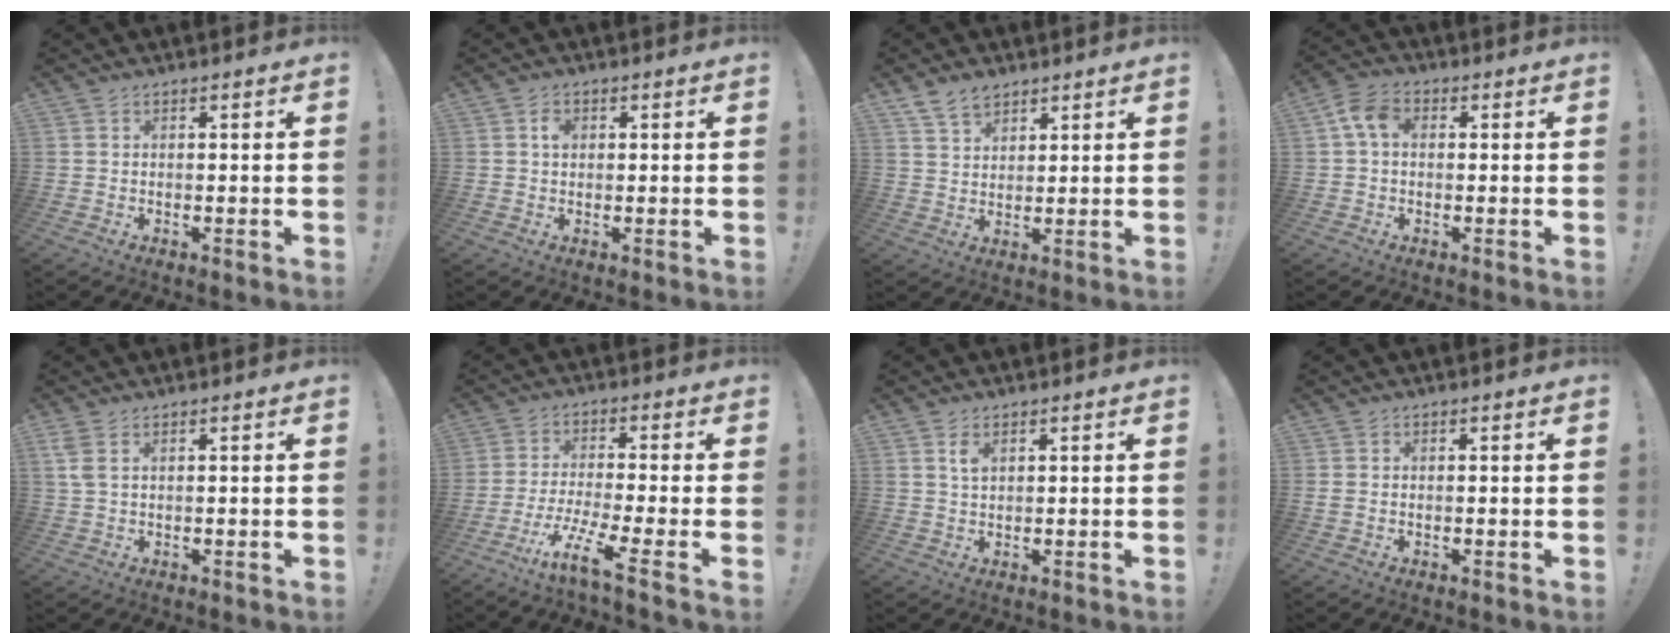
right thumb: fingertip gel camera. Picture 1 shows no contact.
{"total": 1.9, "force": [0.5, 1.4, 1.2], "torque": [-0.007, -0.002, 0.003]}
{"total": 6.0, "force": [4.6, 3.4, 2.0], "torque": [-0.038, -0.021, 0.088]}
{"total": 7.0, "force": [1.1, 4.7, 5.0], "torque": [-0.112, 0.014, 0.023]}
{"total": 3.2, "force": [1.4, 1.3, 2.6], "torque": [-0.057, 0.003, 0.028]}
{"total": 10.6, "force": [-6.1, 0.9, 8.6], "torque": [-0.172, 0.014, -0.105]}
{"total": 2.7, "force": [1.4, 1.4, 1.8], "torque": [-0.020, -0.006, 0.021]}
{"total": 0.6, "force": [0.0, 0.4, 0.4], "torque": [-0.009, 0.001, 0.001]}